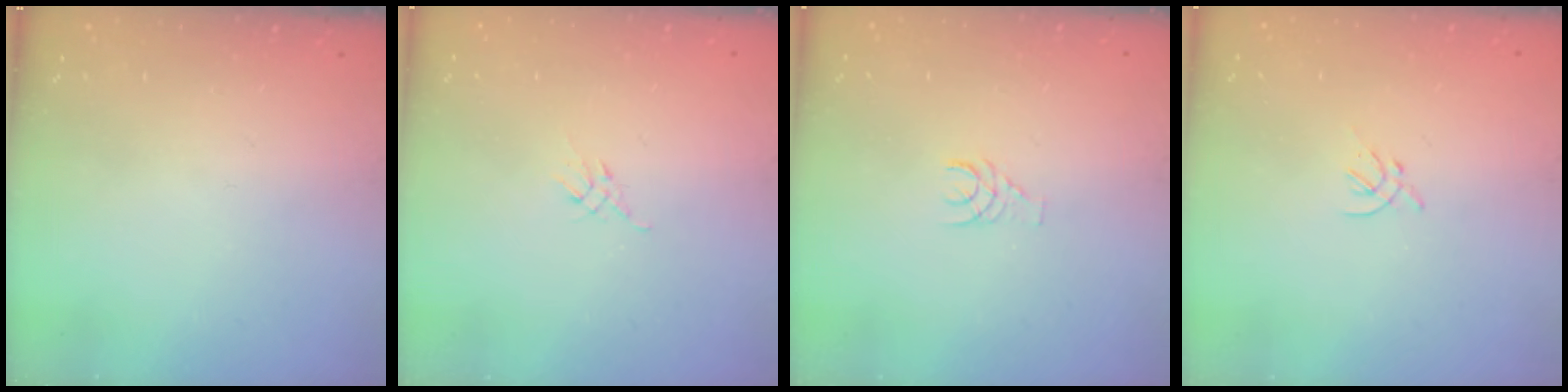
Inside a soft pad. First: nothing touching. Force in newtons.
{"total": 2.6, "press": 2.5, "slide": 0.7}
{"total": 3.9, "press": 3.9, "slide": 0.4}
{"total": 1.2, "press": 1.1, "slide": 0.5}